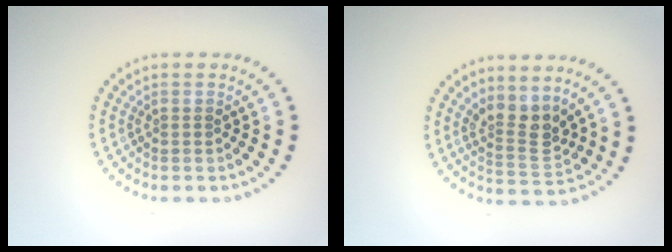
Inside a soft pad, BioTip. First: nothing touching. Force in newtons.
{"total": 3.1, "press": 2.7, "slide": 1.6}